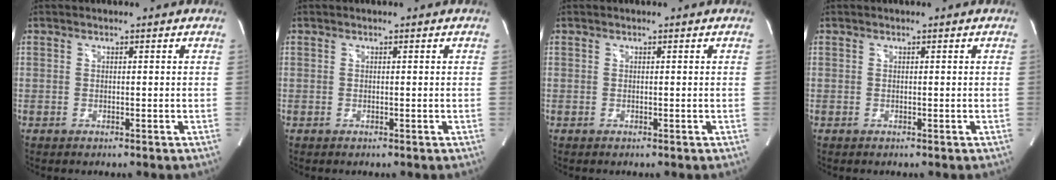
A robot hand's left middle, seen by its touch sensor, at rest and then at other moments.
{"total": 0.0}
{"total": 0.0}
{"total": 0.0}